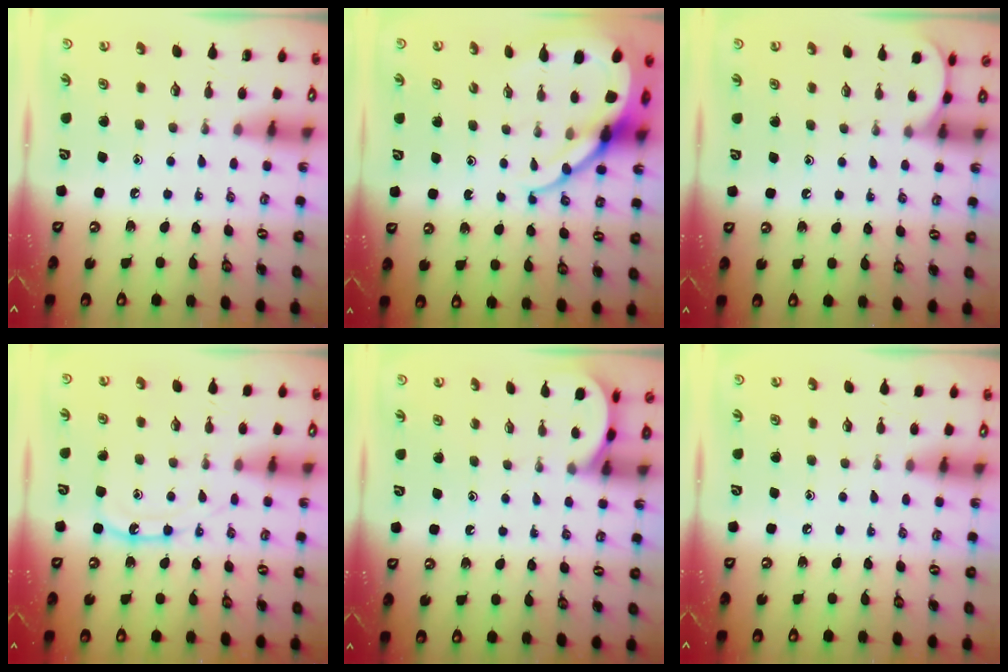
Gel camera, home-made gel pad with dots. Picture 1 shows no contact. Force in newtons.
{"total": 10.3, "press": 10.3, "slide": 0.9}
{"total": 1.1, "press": 1.1, "slide": 0.1}
{"total": 10.5, "press": 10.4, "slide": 0.9}
{"total": 2.0, "press": 2.0, "slide": 0.2}
{"total": 3.3, "press": 3.2, "slide": 0.5}